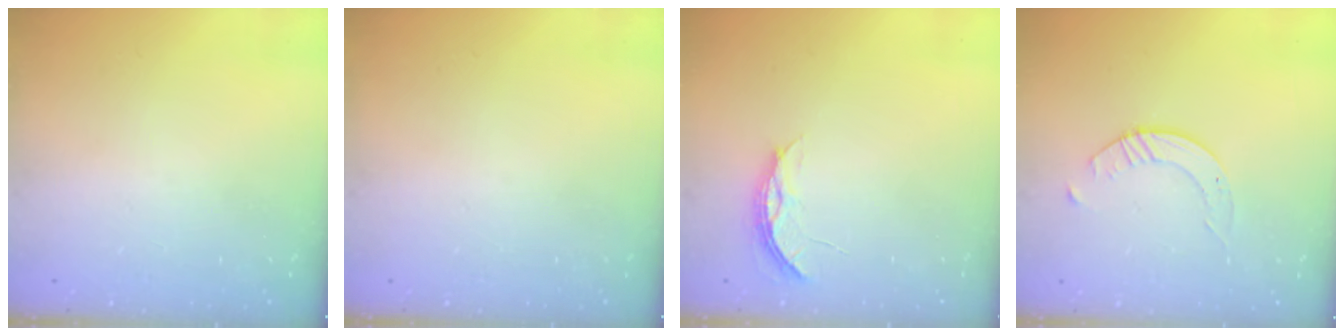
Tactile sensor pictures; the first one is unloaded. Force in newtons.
{"total": 0.0}
{"total": 3.9, "press": 3.9, "slide": 0.4}
{"total": 2.6, "press": 2.6, "slide": 0.3}